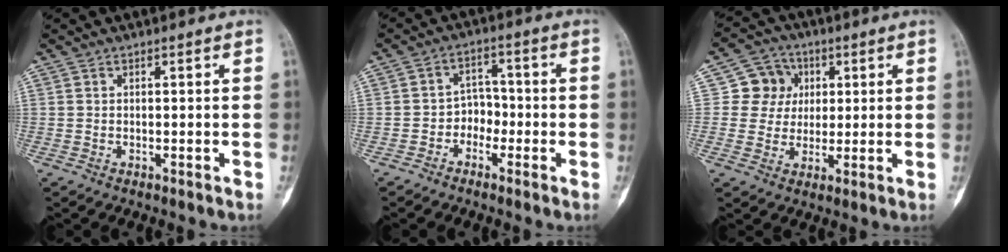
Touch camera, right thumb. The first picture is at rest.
{"total": 4.7, "force": [-2.2, 3.7, 1.8], "torque": [0.001, 0.027, -0.049]}
{"total": 8.0, "force": [1.8, 7.5, 2.0], "torque": [0.012, 0.006, 0.025]}